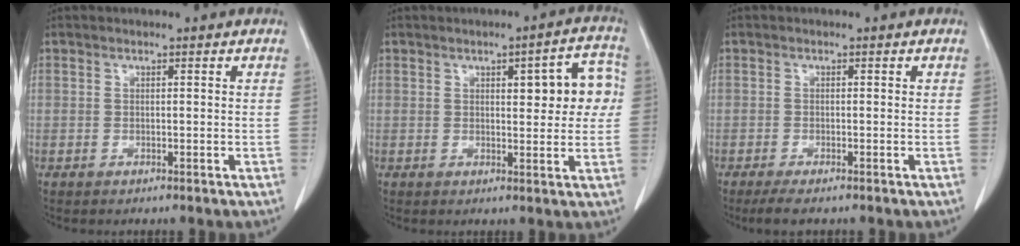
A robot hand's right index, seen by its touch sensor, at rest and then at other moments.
{"total": 7.8, "force": [1.5, 2.4, 7.3], "torque": [-0.084, 0.019, 0.017]}
{"total": 3.2, "force": [-2.4, 0.5, 2.0], "torque": [-0.033, -0.008, -0.039]}